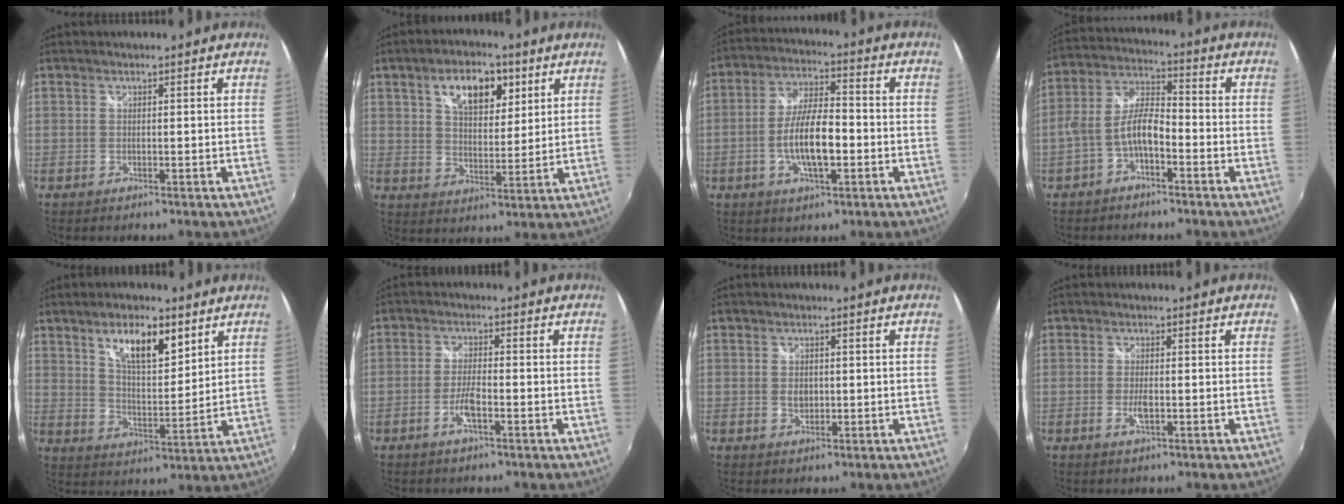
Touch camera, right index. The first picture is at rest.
{"total": 10.6, "force": [5.2, 5.6, 7.4], "torque": [-0.119, 0.018, 0.085]}
{"total": 10.4, "force": [-2.7, 3.3, 9.5], "torque": [-0.186, 0.001, -0.046]}
{"total": 7.5, "force": [-3.5, 2.8, 6.0], "torque": [-0.134, 0.019, -0.066]}
{"total": 10.7, "force": [6.1, 4.0, 7.8], "torque": [-0.122, 0.003, 0.107]}
{"total": 4.4, "force": [-2.1, 0.8, 3.8], "torque": [-0.083, -0.001, -0.042]}
{"total": 2.6, "force": [-0.2, 1.9, 1.8], "torque": [-0.029, 0.001, -0.004]}
{"total": 3.0, "force": [-0.9, 0.9, 2.7], "torque": [-0.055, -0.005, -0.016]}